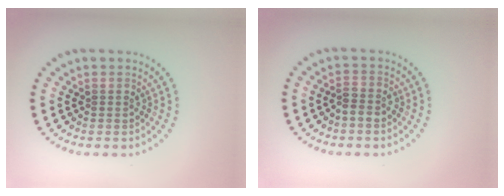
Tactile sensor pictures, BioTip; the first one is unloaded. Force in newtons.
{"total": 1.4, "press": 1.2, "slide": 0.7}